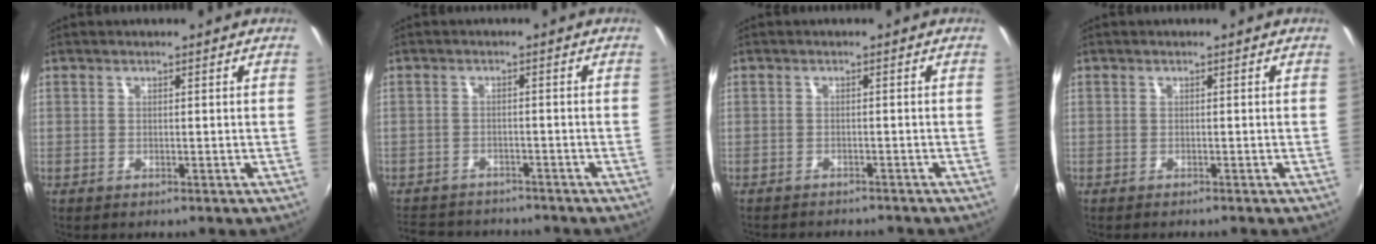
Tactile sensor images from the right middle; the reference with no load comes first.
{"total": 9.9, "force": [-8.7, 3.8, 2.7], "torque": [-0.077, 0.002, -0.133]}
{"total": 5.0, "force": [-4.7, 1.1, 1.5], "torque": [-0.041, -0.013, -0.069]}
{"total": 0.6, "force": [-0.6, 0.0, 0.1], "torque": [-0.001, -0.004, -0.011]}